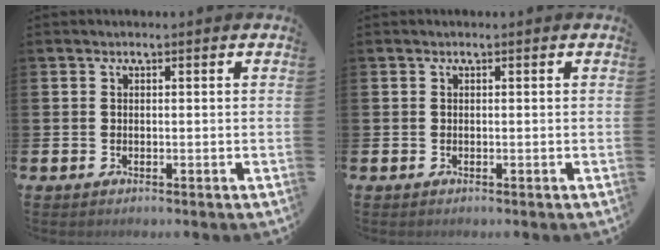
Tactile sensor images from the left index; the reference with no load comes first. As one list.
[{"total": 0.0}]